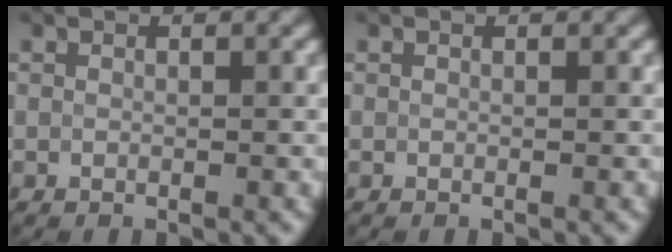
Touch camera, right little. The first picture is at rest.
{"total": 0.0}